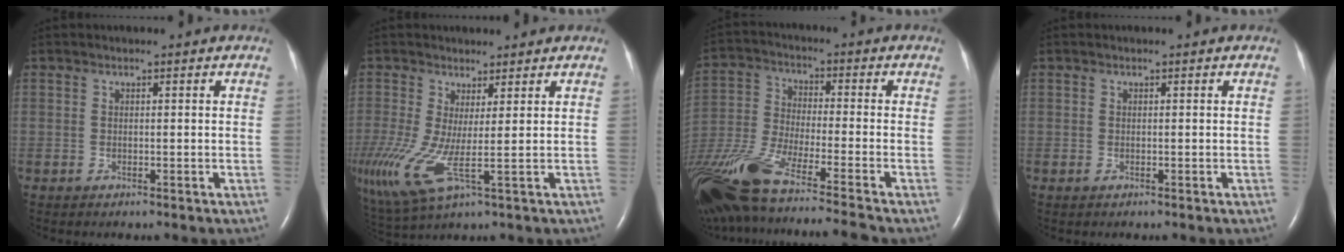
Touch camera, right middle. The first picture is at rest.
{"total": 13.1, "force": [-2.1, 3.3, 12.5], "torque": [-0.304, -0.018, -0.025]}
{"total": 21.8, "force": [-17.5, -0.1, 13.1], "torque": [-0.292, -0.051, -0.317]}
{"total": 0.0}